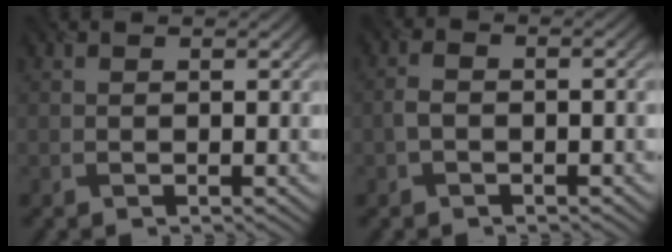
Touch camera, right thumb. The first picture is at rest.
{"total": 2.4, "force": [-0.8, 1.0, 2.0], "torque": [-0.045, 0.002, -0.020]}